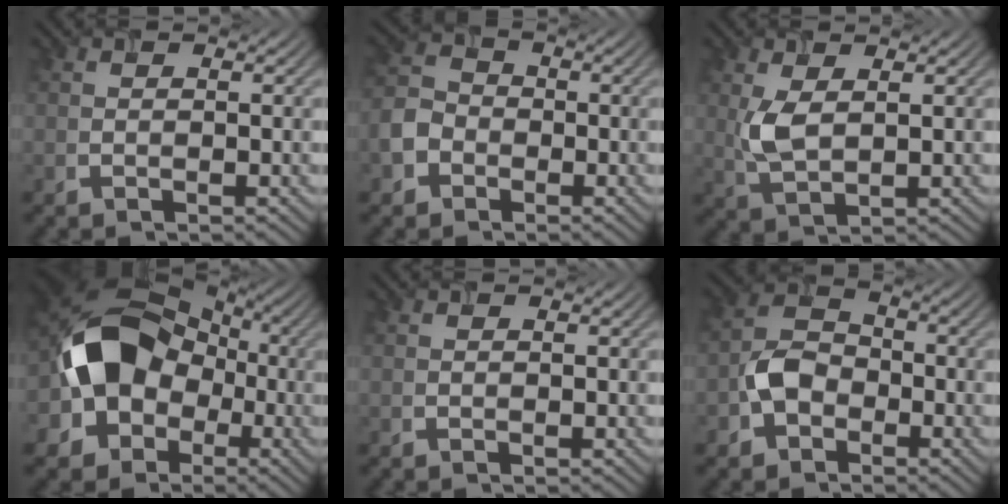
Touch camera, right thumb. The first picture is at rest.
{"total": 4.4, "force": [-1.9, 3.6, 1.8], "torque": [-0.049, 0.005, -0.053]}
{"total": 4.6, "force": [1.0, 2.4, 3.8], "torque": [-0.098, 0.000, 0.026]}
{"total": 14.5, "force": [-2.3, 11.2, 9.0], "torque": [-0.165, -0.003, -0.055]}
{"total": 0.0}
{"total": 5.4, "force": [-2.3, 4.0, 2.9], "torque": [-0.060, 0.004, -0.055]}